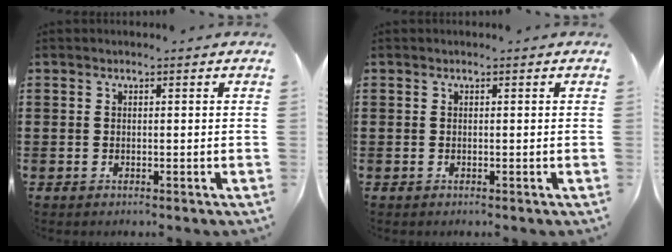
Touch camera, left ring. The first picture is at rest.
{"total": 0.0}